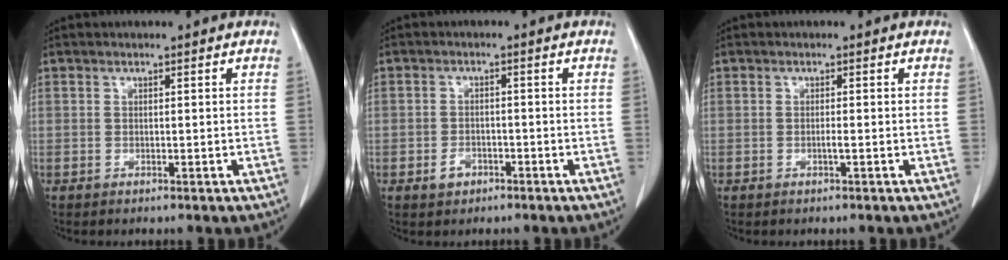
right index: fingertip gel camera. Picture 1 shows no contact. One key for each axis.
{"total": 2.4, "fx": -1.4, "fy": 1.7, "fz": 1.1, "tx": -0.015, "ty": 0.005, "tz": -0.018}
{"total": 0.7, "fx": -0.2, "fy": -0.1, "fz": 0.7, "tx": -0.009, "ty": 0.002, "tz": -0.003}